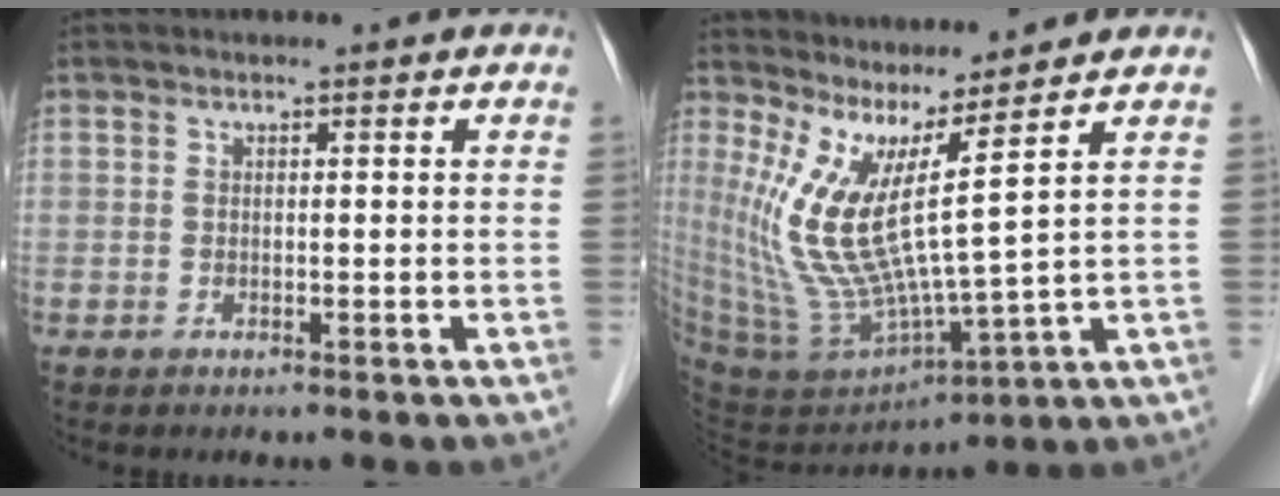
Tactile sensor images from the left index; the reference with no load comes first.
{"total": 11.4, "force": [5.8, -0.5, 9.8], "torque": [-0.224, -0.035, 0.126]}